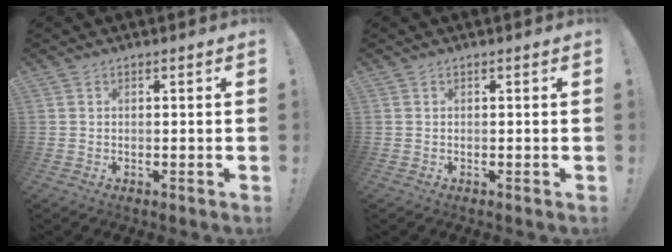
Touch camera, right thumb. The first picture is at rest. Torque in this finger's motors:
{"motor_torque": [0.00, 0.00, 0.00, 0.00, 0.00]}